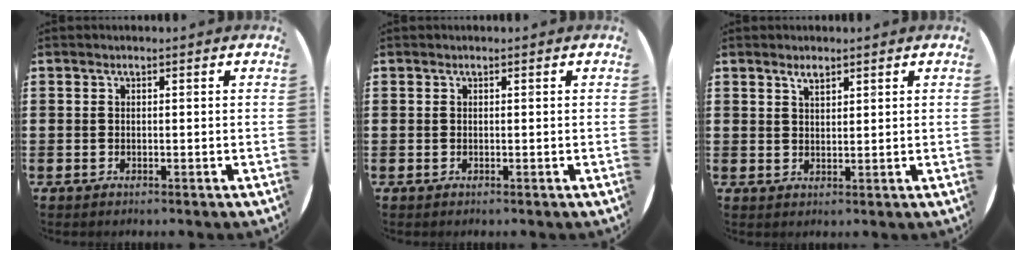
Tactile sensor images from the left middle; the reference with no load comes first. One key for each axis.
{"total": 0.0}
{"total": 1.8, "fx": 1.5, "fy": 0.6, "fz": 0.8, "tx": -0.018, "ty": 0.002, "tz": 0.028}